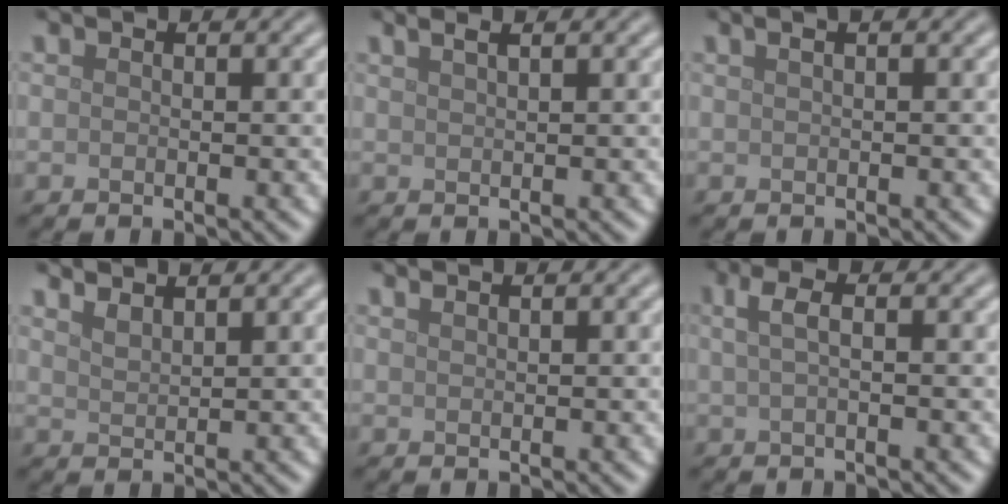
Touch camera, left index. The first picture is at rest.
{"total": 2.3, "force": [1.5, 0.9, 1.5], "torque": [-0.008, 0.005, 0.002]}
{"total": 2.5, "force": [1.2, 1.2, 1.8], "torque": [-0.009, 0.014, -0.004]}
{"total": 2.0, "force": [1.8, 0.4, 0.7], "torque": [-0.008, 0.005, 0.030]}
{"total": 1.3, "force": [1.0, 0.5, 0.7], "torque": [-0.001, -0.002, 0.006]}
{"total": 2.3, "force": [0.6, 0.7, 2.1], "torque": [-0.038, 0.007, 0.008]}